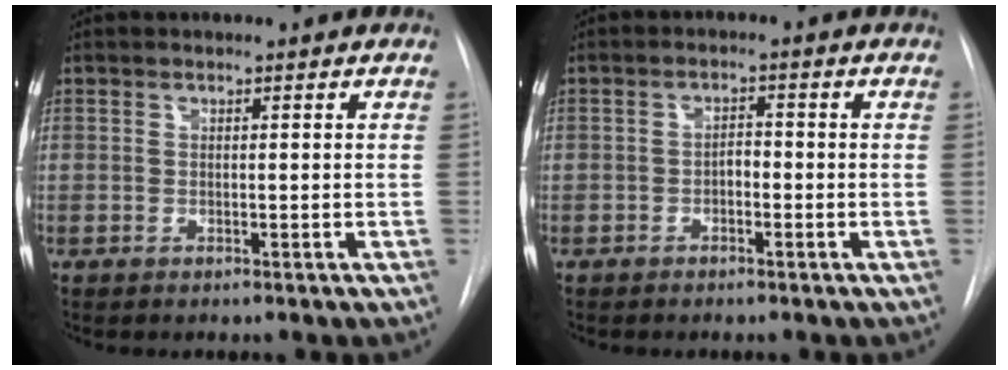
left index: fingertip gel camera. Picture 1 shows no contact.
{"total": 1.7, "force": [-0.8, 0.9, 1.3], "torque": [-0.016, 0.003, -0.016]}